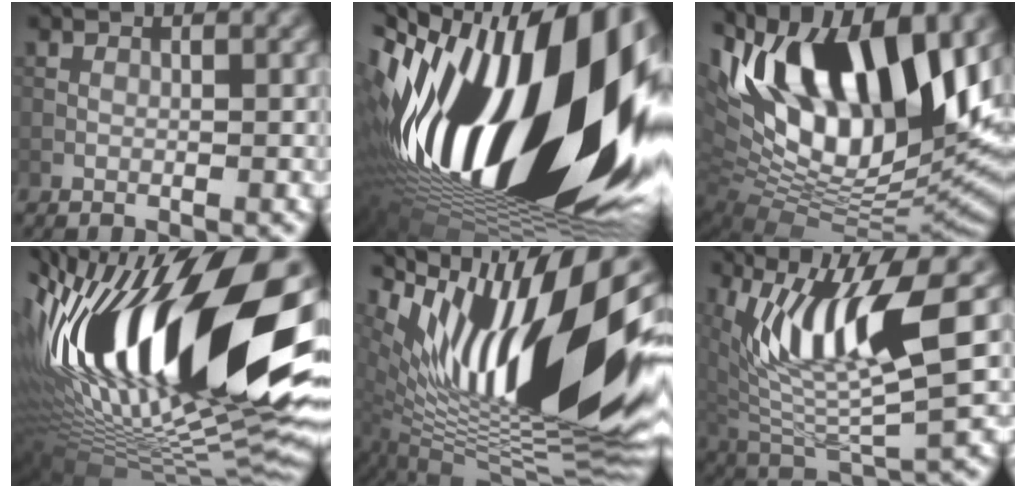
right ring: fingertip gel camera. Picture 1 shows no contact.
{"total": 22.6, "force": [-1.4, 10.8, 19.8], "torque": [-0.363, -0.022, -0.036]}
{"total": 18.4, "force": [6.5, 9.0, 14.6], "torque": [-0.249, 0.025, 0.100]}
{"total": 21.3, "force": [2.1, 8.2, 19.6], "torque": [-0.339, 0.001, 0.024]}
{"total": 18.4, "force": [5.2, 5.6, 16.8], "torque": [-0.291, 0.002, 0.082]}
{"total": 10.1, "force": [3.1, 2.7, 9.2], "torque": [-0.178, -0.012, 0.066]}